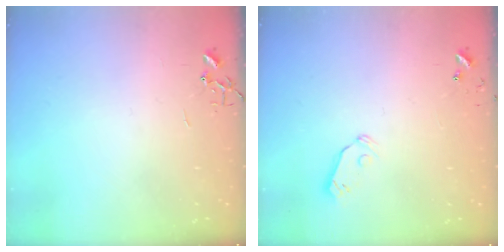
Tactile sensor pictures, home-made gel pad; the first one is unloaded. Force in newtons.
{"total": 5.9, "press": 5.8, "slide": 1.0}